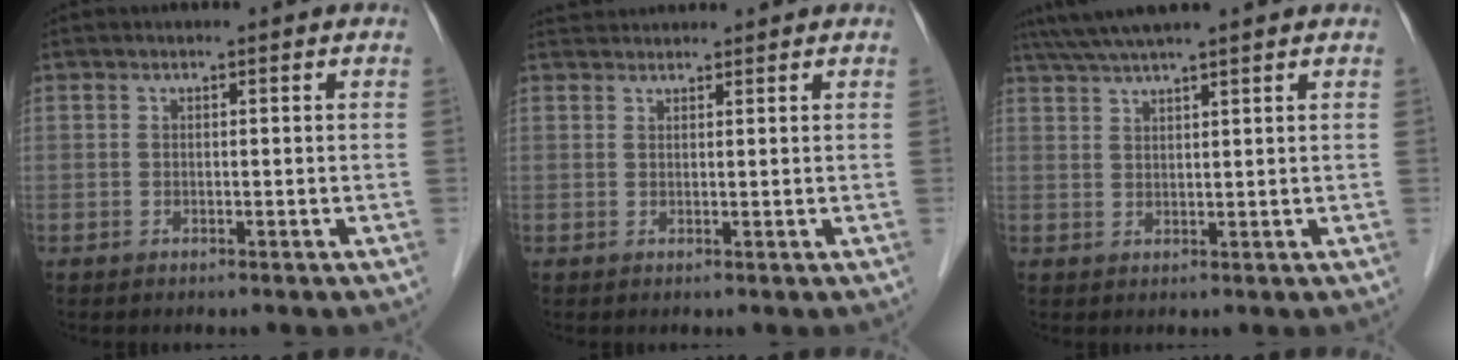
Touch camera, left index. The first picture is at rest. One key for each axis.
{"total": 3.0, "fx": 3.0, "fy": 0.3, "fz": 0.3, "tx": -0.005, "ty": 0.031, "tz": 0.055}
{"total": 8.2, "fx": 7.0, "fy": -0.7, "fz": 4.2, "tx": -0.073, "ty": 0.037, "tz": 0.108}